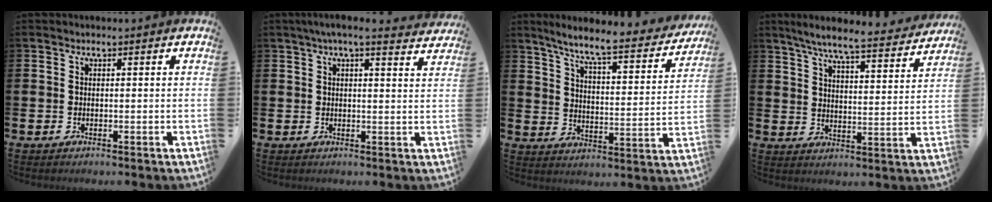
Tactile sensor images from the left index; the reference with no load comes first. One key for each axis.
{"total": 5.1, "fx": 4.5, "fy": 0.2, "fz": 2.3, "tx": -0.046, "ty": -0.018, "tz": 0.077}
{"total": 7.6, "fx": 6.8, "fy": 0.7, "fz": 3.5, "tx": -0.091, "ty": -0.050, "tz": 0.109}
{"total": 7.4, "fx": 6.8, "fy": 0.3, "fz": 2.9, "tx": -0.077, "ty": -0.043, "tz": 0.114}